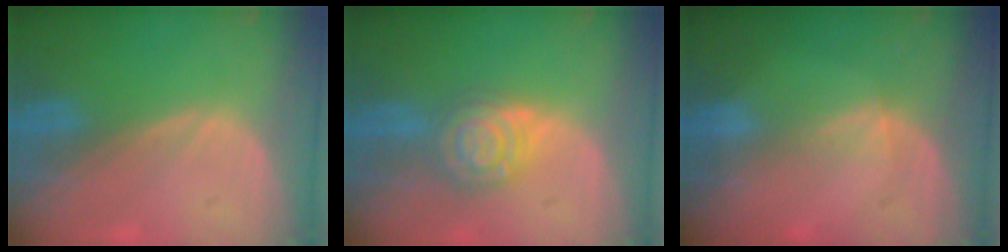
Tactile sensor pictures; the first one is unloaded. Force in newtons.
{"total": 6.6, "press": 6.5, "slide": 0.5}
{"total": 1.7, "press": 1.3, "slide": 1.1}